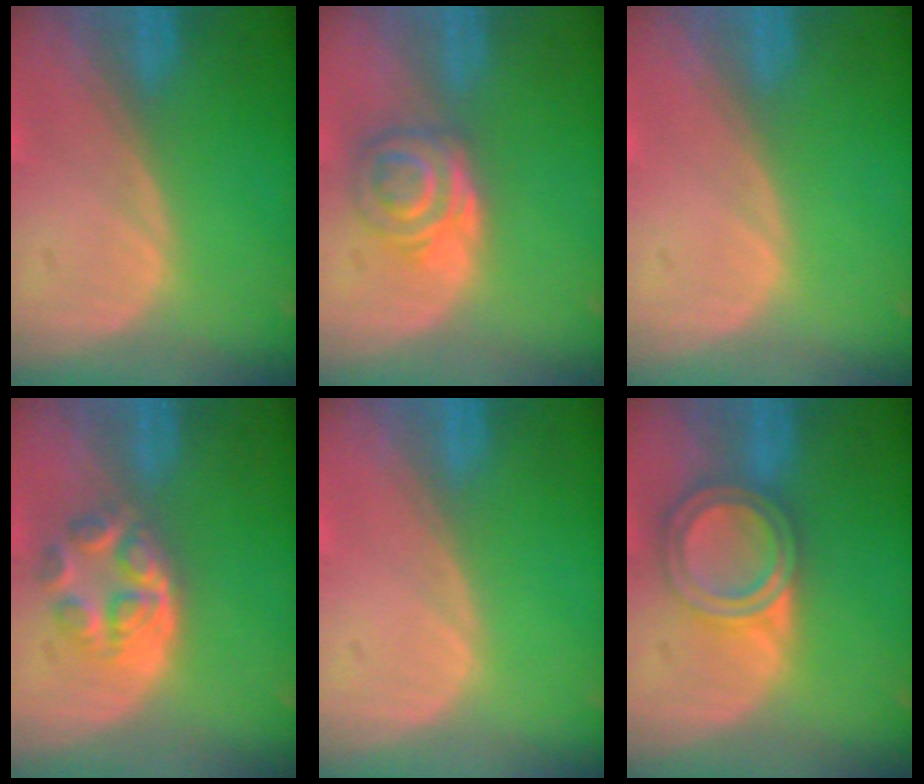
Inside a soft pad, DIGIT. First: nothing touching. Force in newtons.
{"total": 5.3, "press": 5.0, "slide": 1.7}
{"total": 0.0}
{"total": 6.3, "press": 5.3, "slide": 3.3}
{"total": 0.0}
{"total": 6.6, "press": 5.9, "slide": 3.0}